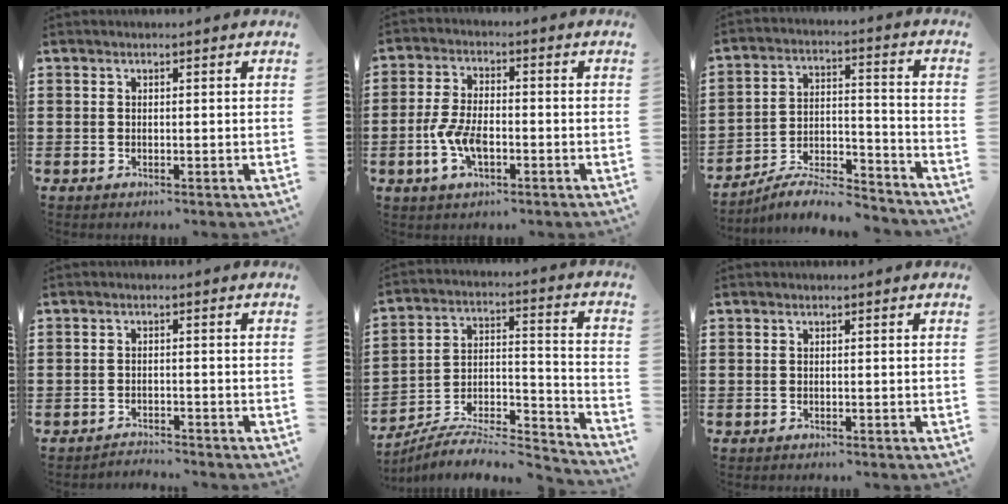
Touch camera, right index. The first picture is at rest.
{"total": 6.2, "force": [-1.9, 3.0, 5.1], "torque": [-0.121, -0.004, -0.040]}
{"total": 7.7, "force": [-7.0, 1.4, 2.8], "torque": [-0.046, 0.014, -0.134]}
{"total": 1.9, "force": [-1.9, -0.1, -0.1], "torque": [-0.003, 0.002, -0.042]}
{"total": 6.5, "force": [-6.0, 1.2, 2.2], "torque": [-0.033, 0.003, -0.119]}
{"total": 0.0}